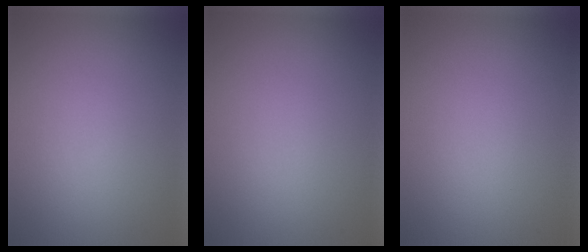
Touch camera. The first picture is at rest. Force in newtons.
{"total": 0.0}
{"total": 0.0}